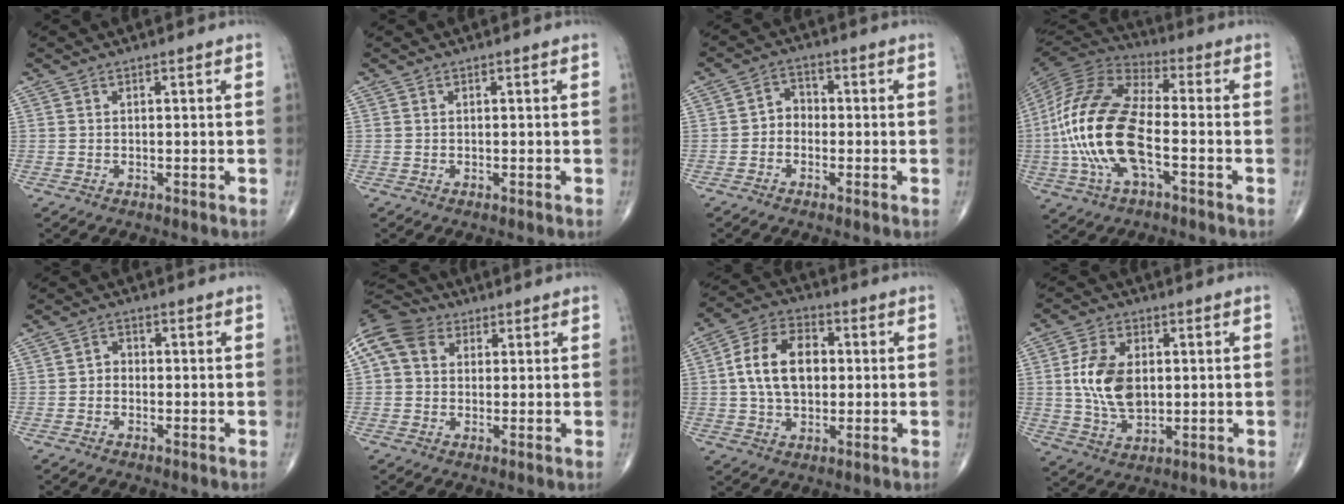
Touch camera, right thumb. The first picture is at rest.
{"total": 0.0}
{"total": 3.5, "force": [-1.0, 2.9, 1.8], "torque": [-0.008, 0.018, -0.032]}
{"total": 20.2, "force": [-3.8, 8.8, 17.7], "torque": [-0.378, 0.023, -0.074]}
{"total": 1.8, "force": [-0.5, 1.5, 0.8], "torque": [0.001, 0.008, -0.019]}
{"total": 10.9, "force": [3.4, 8.6, 5.8], "torque": [-0.112, 0.029, 0.053]}
{"total": 12.8, "force": [1.1, 8.4, 9.6], "torque": [-0.156, 0.018, 0.012]}
{"total": 11.2, "force": [1.1, 6.9, 8.8], "torque": [-0.158, -0.007, 0.025]}